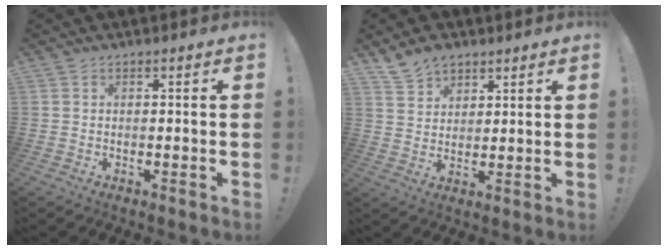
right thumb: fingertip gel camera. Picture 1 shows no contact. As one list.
[{"total": 7.3, "force": [5.6, 4.3, 1.8], "torque": [-0.035, -0.029, 0.110]}]